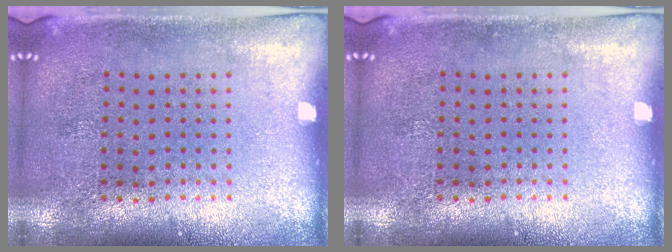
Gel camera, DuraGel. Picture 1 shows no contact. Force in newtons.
{"total": 0.0}